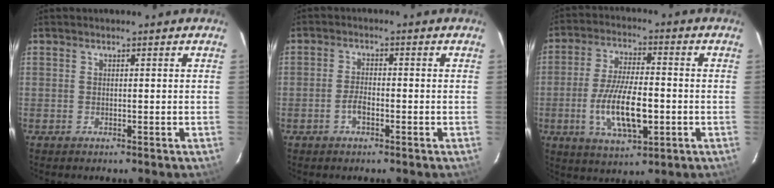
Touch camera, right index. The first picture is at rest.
{"total": 3.2, "force": [-1.4, 1.4, 2.5], "torque": [-0.055, 0.003, -0.026]}
{"total": 12.5, "force": [-3.1, 4.5, 11.2], "torque": [-0.223, -0.008, -0.052]}